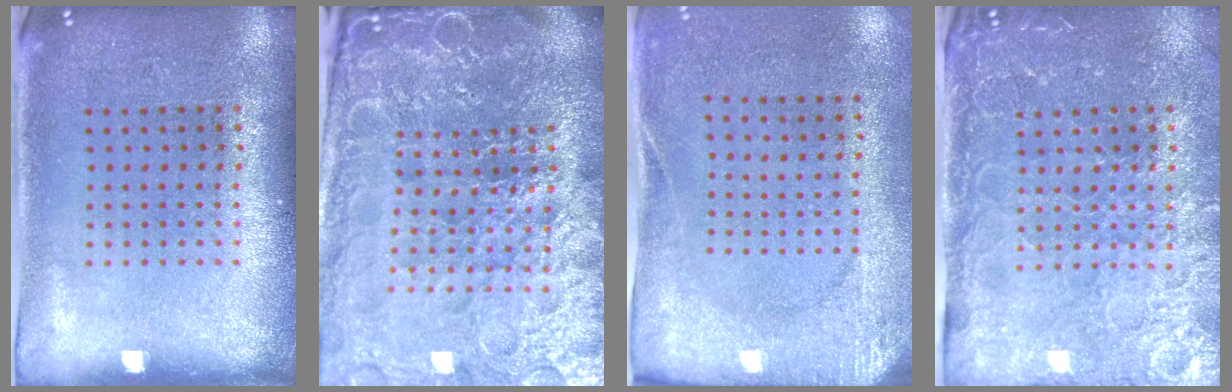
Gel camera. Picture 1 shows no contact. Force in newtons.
{"total": 6.7, "press": 5.9, "slide": 3.1}
{"total": 2.7, "press": 2.1, "slide": 1.7}
{"total": 4.2, "press": 3.8, "slide": 1.8}